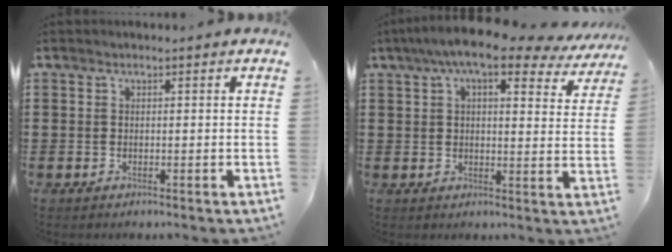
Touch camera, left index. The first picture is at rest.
{"total": 8.7, "force": [6.6, 1.8, 5.4], "torque": [-0.108, -0.017, 0.114]}